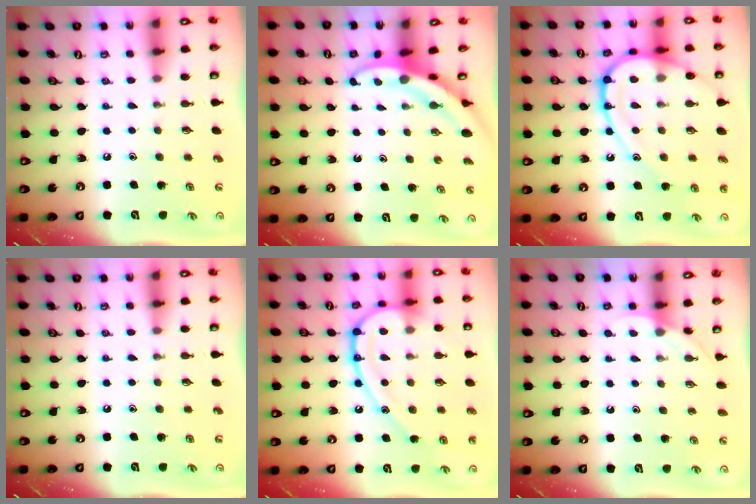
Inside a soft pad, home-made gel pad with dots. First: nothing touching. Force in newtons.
{"total": 3.1, "press": 3.1, "slide": 0.3}
{"total": 15.8, "press": 15.7, "slide": 1.2}
{"total": 0.0}
{"total": 17.9, "press": 17.9, "slide": 1.6}
{"total": 3.1, "press": 3.1, "slide": 0.3}